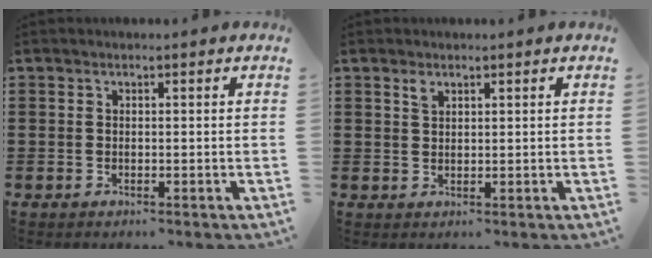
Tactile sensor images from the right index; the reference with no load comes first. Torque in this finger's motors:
{"motor_torque": [0.02, -0.02, 0.02, 0.03]}